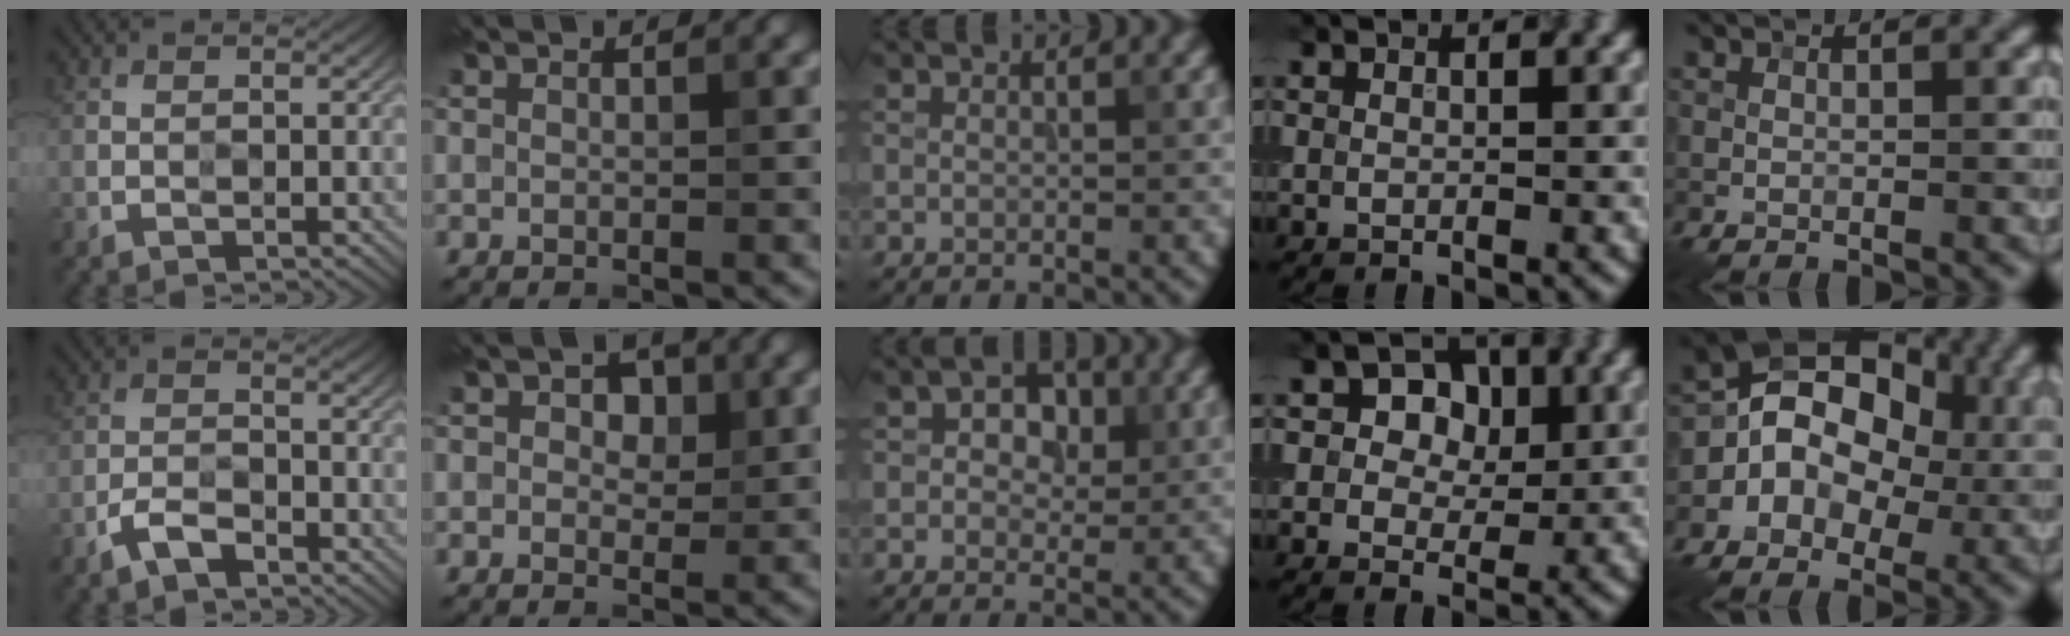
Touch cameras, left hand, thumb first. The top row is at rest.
{"thumb": {"total": 3.5, "force": [-2.5, 1.4, 2.1], "torque": [-0.043, 0.002, -0.056]}, "index": {"total": 2.7, "force": [0.9, 1.9, 1.7], "torque": [-0.022, 0.002, 0.008]}, "middle": {"total": 3.5, "force": [0.7, 2.5, 2.2], "torque": [-0.030, 0.003, 0.001]}, "ring": {"total": 4.9, "force": [1.6, 3.7, 2.7], "torque": [-0.034, 0.006, 0.001]}, "little": {"total": 10.2, "force": [0.0, 8.2, 6.1], "torque": [-0.063, 0.039, -0.041]}}